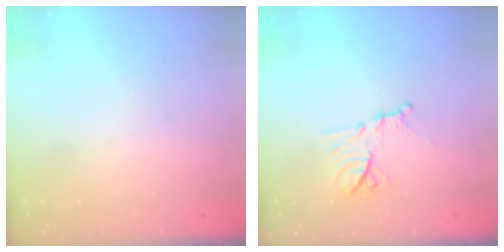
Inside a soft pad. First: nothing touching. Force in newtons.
{"total": 11.2, "press": 11.2, "slide": 0.5}